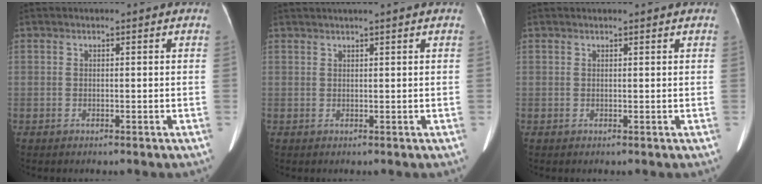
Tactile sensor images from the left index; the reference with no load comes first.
{"total": 3.7, "force": [3.0, -0.4, 2.1], "torque": [-0.025, 0.029, 0.046]}
{"total": 1.2, "force": [1.1, 0.1, 0.5], "torque": [-0.007, 0.010, 0.016]}